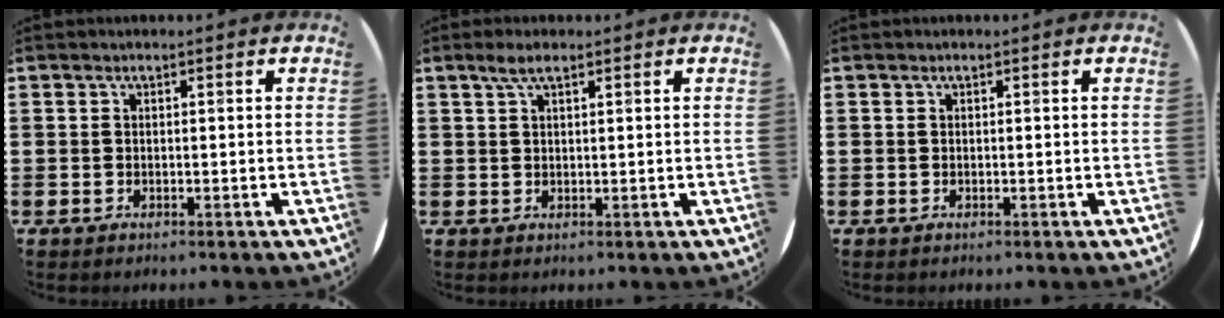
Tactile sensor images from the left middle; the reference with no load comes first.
{"total": 2.4, "force": [1.5, 0.7, 1.6], "torque": [-0.035, 0.006, 0.027]}
{"total": 0.0}